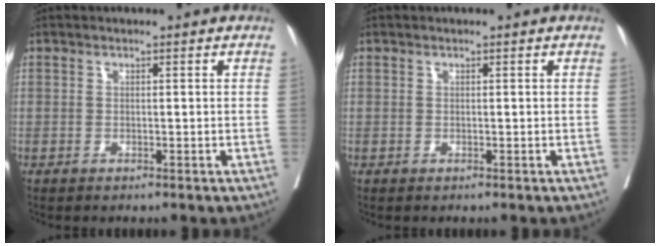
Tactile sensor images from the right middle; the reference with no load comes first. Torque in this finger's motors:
{"motor_torque": [0.00, 0.04, 0.00, 0.00]}